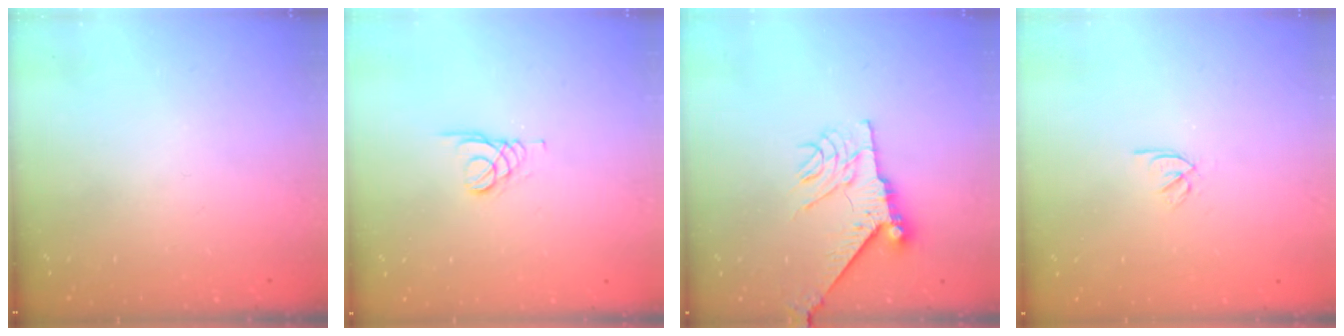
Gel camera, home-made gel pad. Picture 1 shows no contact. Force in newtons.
{"total": 1.6, "press": 1.5, "slide": 0.2}
{"total": 8.9, "press": 8.9, "slide": 0.9}
{"total": 2.5, "press": 2.4, "slide": 0.7}